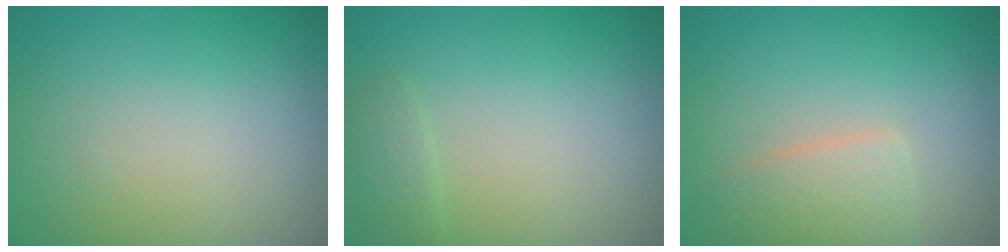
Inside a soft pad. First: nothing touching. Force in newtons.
{"total": 1.0, "press": 1.0, "slide": 0.2}
{"total": 2.8, "press": 2.8, "slide": 0.1}